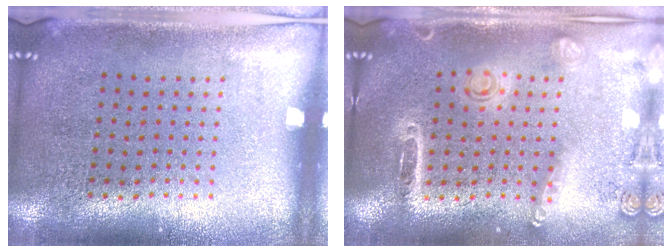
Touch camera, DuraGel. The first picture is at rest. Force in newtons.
{"total": 1.6, "press": 1.5, "slide": 0.6}